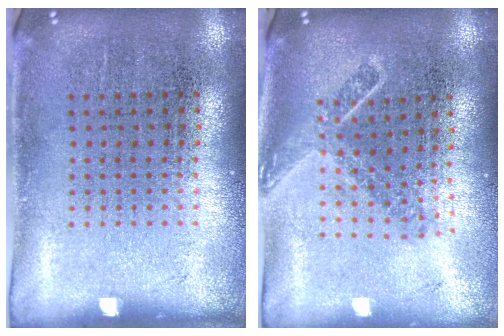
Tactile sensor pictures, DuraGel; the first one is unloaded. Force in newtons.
{"total": 1.7, "press": 1.3, "slide": 1.1}